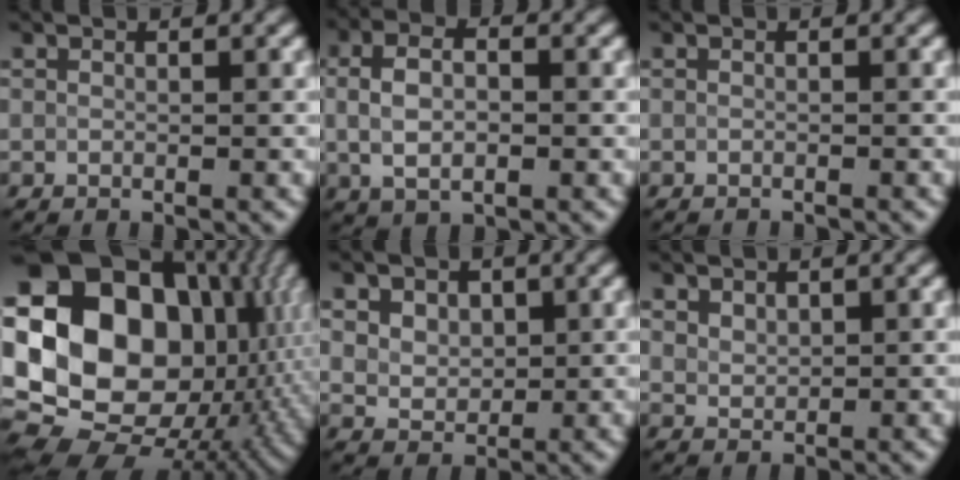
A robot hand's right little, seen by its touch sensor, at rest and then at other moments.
{"total": 4.3, "force": [0.3, 2.5, 3.5], "torque": [-0.068, 0.005, 0.003]}
{"total": 0.5, "force": [-0.5, -0.1, -0.1], "torque": [0.002, 0.003, -0.008]}
{"total": 21.6, "force": [1.6, 16.4, 13.8], "torque": [-0.261, 0.015, 0.032]}
{"total": 5.2, "force": [2.4, 3.8, 2.8], "torque": [-0.053, 0.019, 0.033]}
{"total": 1.5, "force": [1.0, 1.0, 0.6], "torque": [-0.012, 0.004, 0.020]}